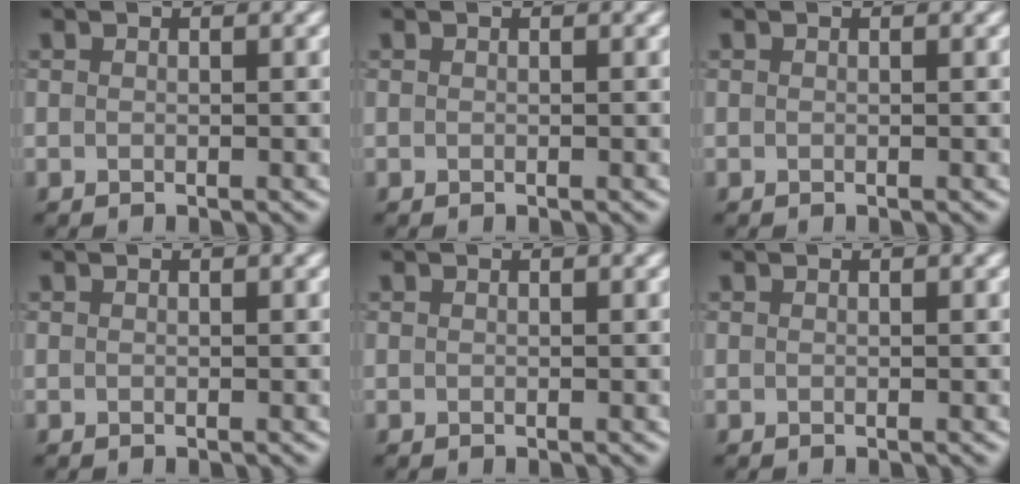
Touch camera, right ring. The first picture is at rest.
{"total": 0.0}
{"total": 0.0}
{"total": 0.0}
{"total": 0.0}
{"total": 0.0}